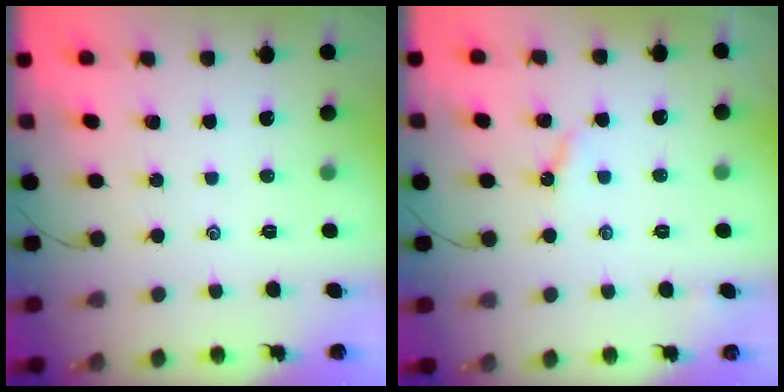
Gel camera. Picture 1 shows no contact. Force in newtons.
{"total": 2.9, "press": 2.8, "slide": 0.4}